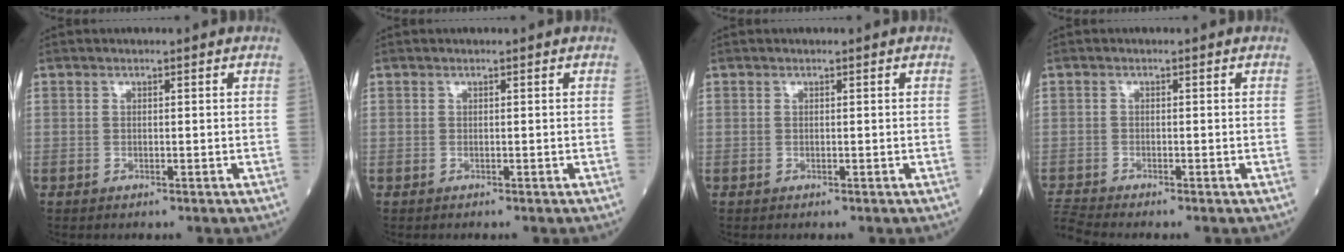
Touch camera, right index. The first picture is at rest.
{"total": 0.0}
{"total": 0.0}
{"total": 2.6, "force": [-2.4, -1.0, -0.1], "torque": [-0.016, -0.022, -0.050]}